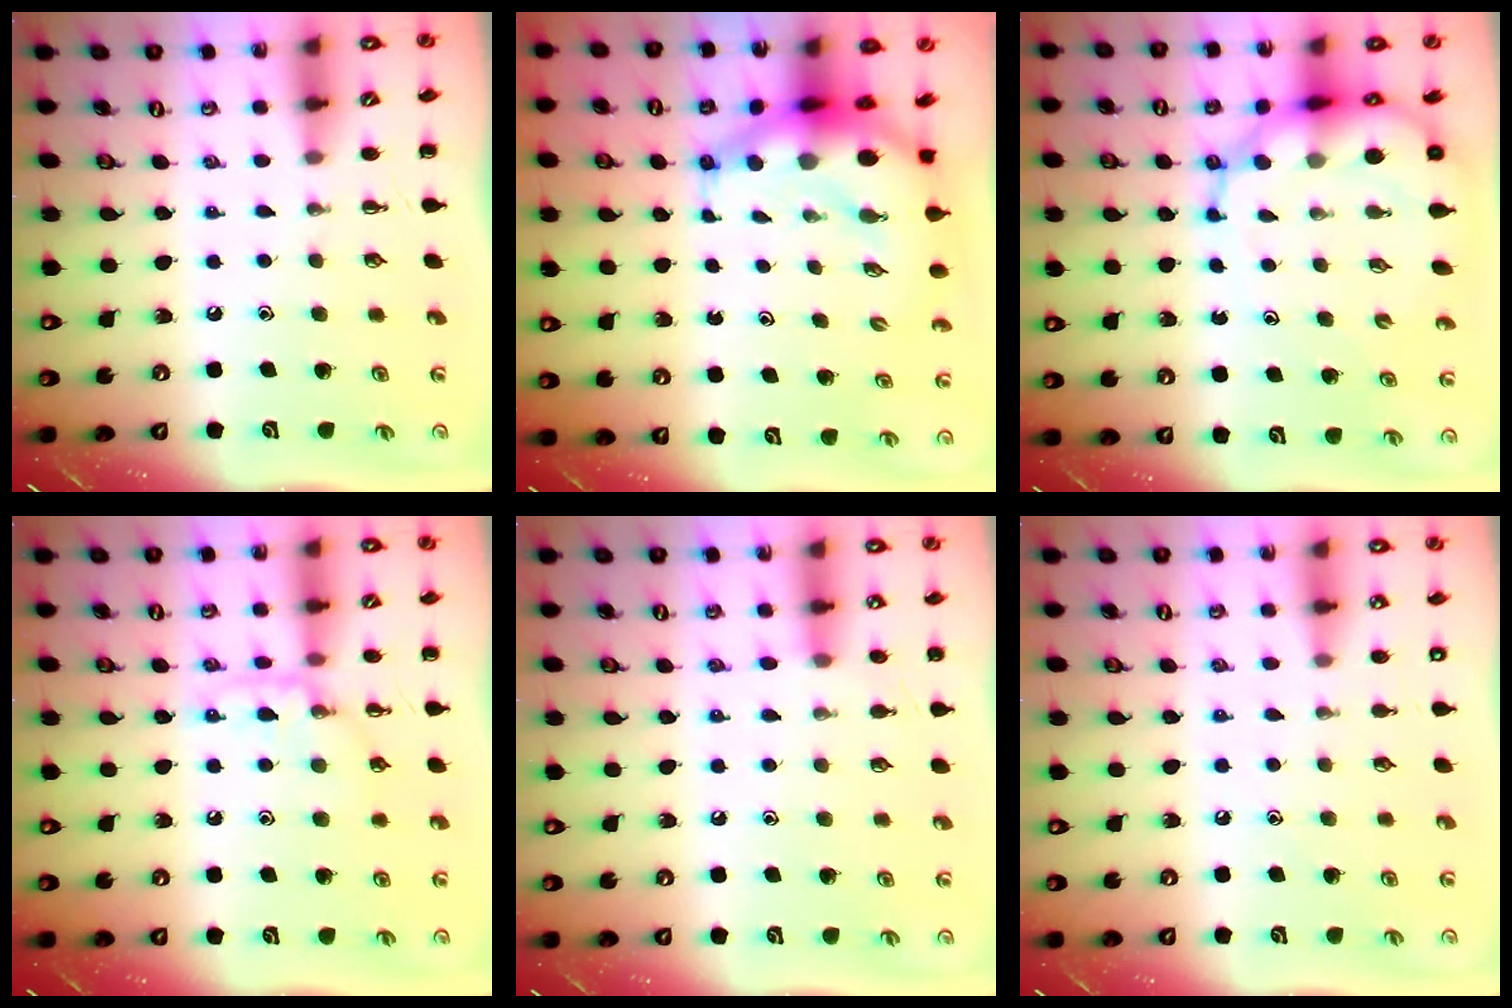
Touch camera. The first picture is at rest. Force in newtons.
{"total": 9.9, "press": 9.5, "slide": 2.7}
{"total": 11.8, "press": 11.4, "slide": 3.0}
{"total": 10.3, "press": 10.3, "slide": 0.9}
{"total": 7.7, "press": 7.3, "slide": 2.4}
{"total": 6.9, "press": 6.6, "slide": 1.9}